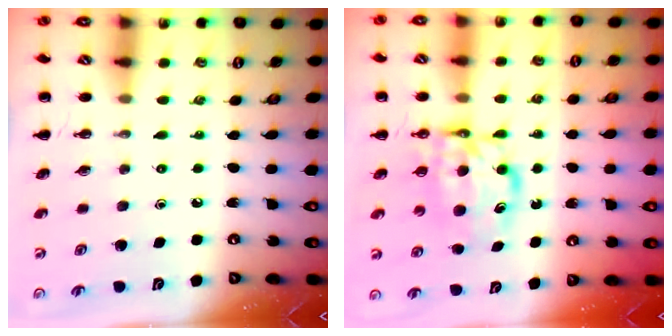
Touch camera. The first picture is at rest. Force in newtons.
{"total": 6.9, "press": 6.8, "slide": 0.6}